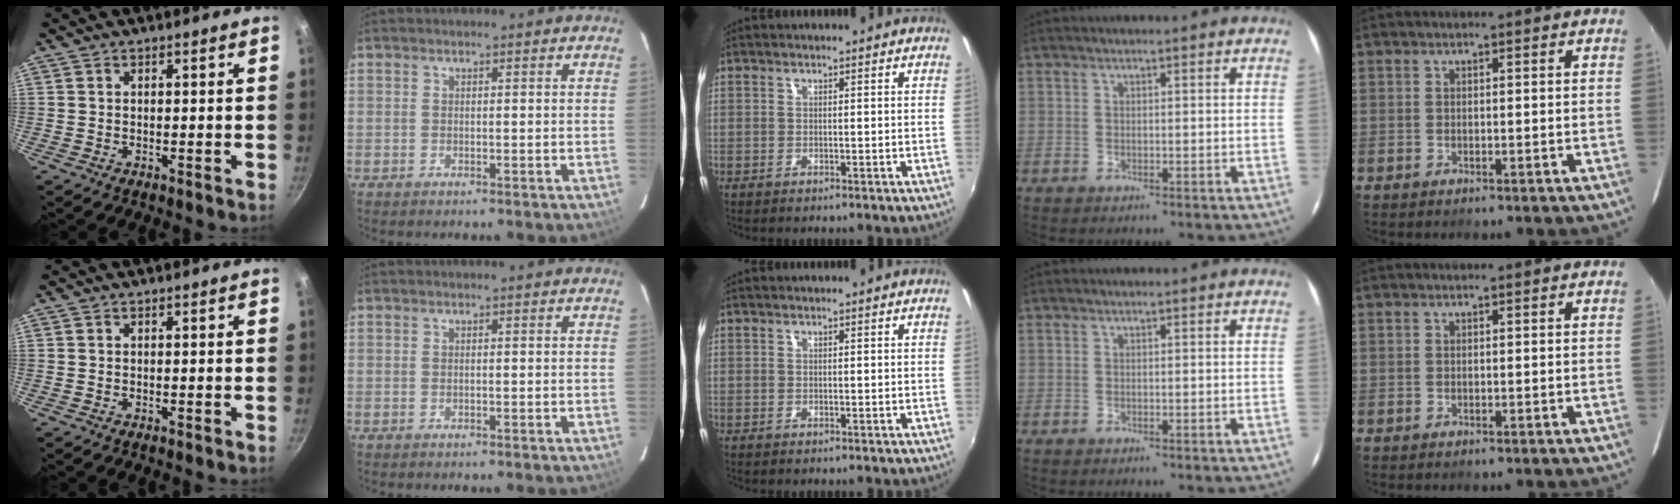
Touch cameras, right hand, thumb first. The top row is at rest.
{}